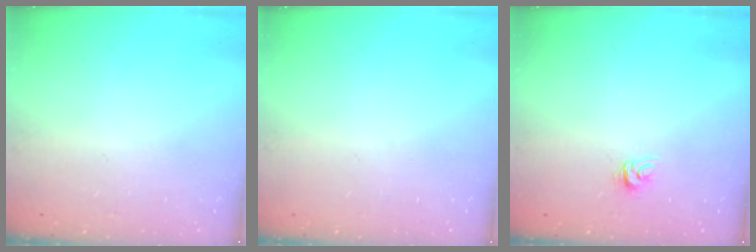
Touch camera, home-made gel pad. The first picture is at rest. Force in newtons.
{"total": 0.0}
{"total": 4.0, "press": 4.0, "slide": 0.2}